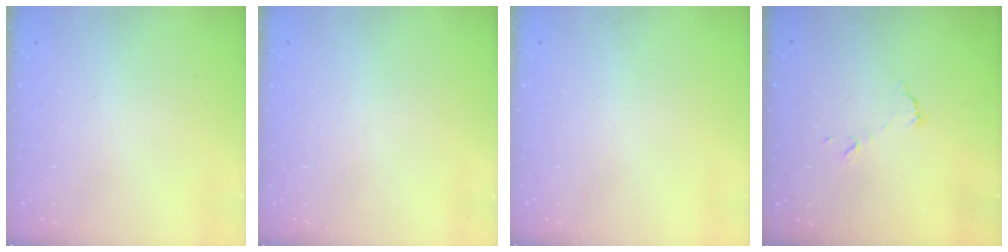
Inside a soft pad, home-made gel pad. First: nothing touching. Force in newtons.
{"total": 0.0}
{"total": 0.0}
{"total": 6.2, "press": 6.2, "slide": 0.2}